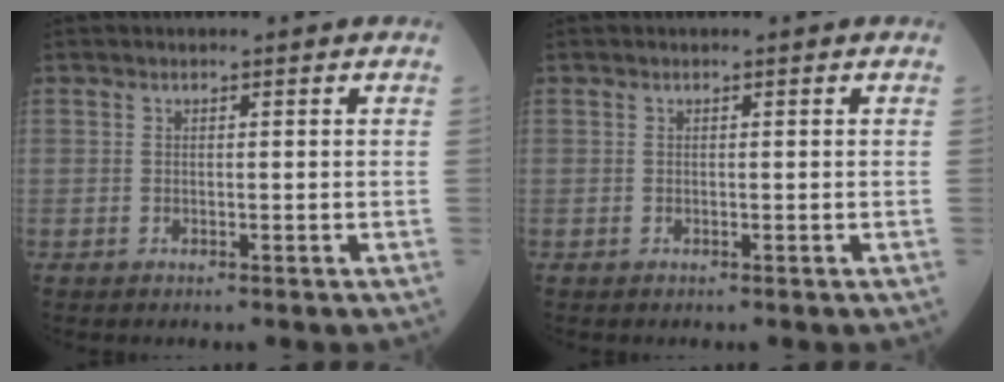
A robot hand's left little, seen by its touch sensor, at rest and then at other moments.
{"total": 0.0}